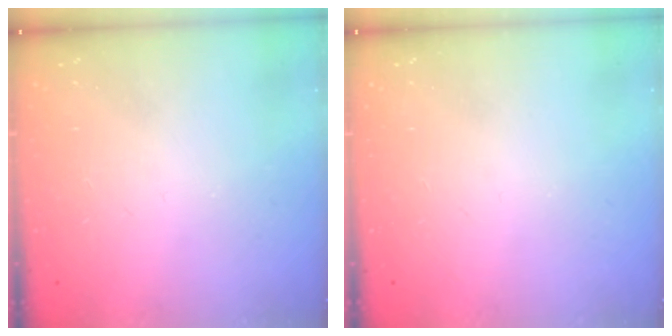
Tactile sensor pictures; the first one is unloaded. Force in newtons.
{"total": 0.0}